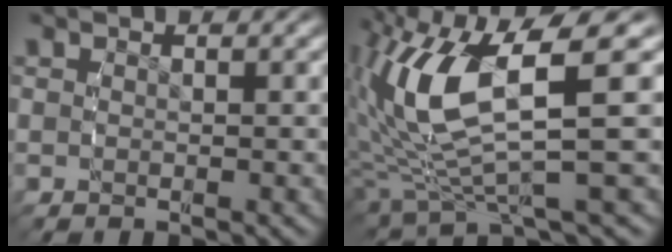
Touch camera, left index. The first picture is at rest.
{"total": 10.5, "force": [1.0, 5.4, 8.9], "torque": [-0.200, -0.022, 0.037]}